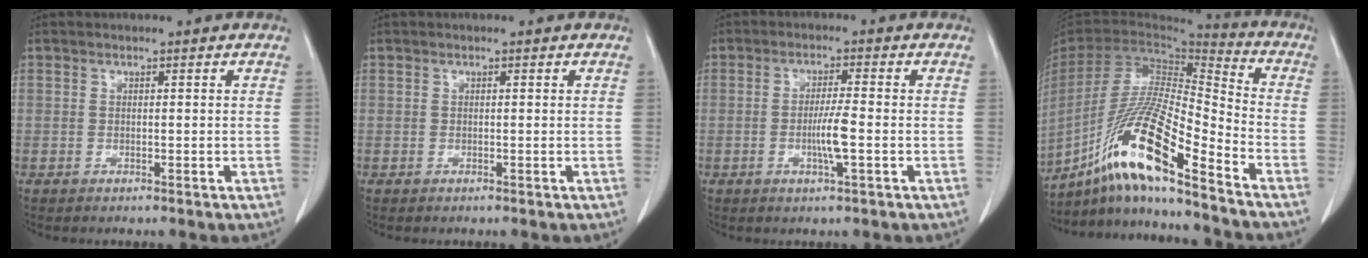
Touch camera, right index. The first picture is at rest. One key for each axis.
{"total": 0.0}
{"total": 4.4, "fx": -1.1, "fy": -0.1, "fz": 4.3, "tx": -0.081, "ty": -0.006, "tz": -0.021}
{"total": 18.4, "fx": -12.2, "fy": 0.9, "fz": 13.8, "tx": -0.287, "ty": -0.018, "tz": -0.230}